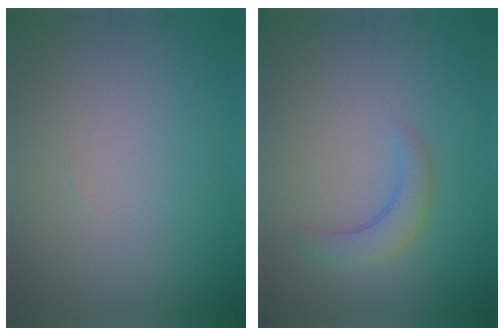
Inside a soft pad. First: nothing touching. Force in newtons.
{"total": 2.3, "press": 2.3, "slide": 0.4}